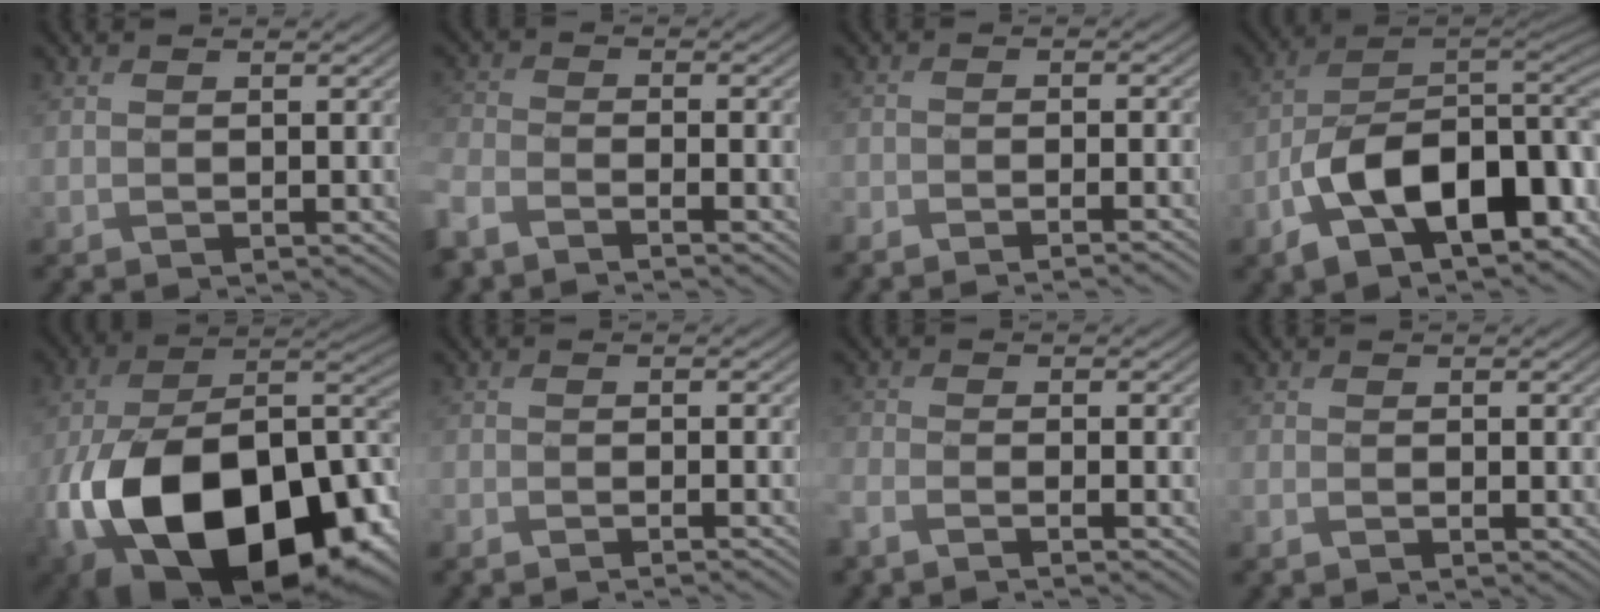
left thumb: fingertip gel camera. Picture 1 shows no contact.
{"total": 5.8, "force": [-4.8, 1.6, 2.9], "torque": [-0.081, -0.017, -0.100]}
{"total": 4.8, "force": [-4.1, 0.5, 2.6], "torque": [-0.043, 0.003, -0.067]}
{"total": 16.0, "force": [-5.9, 8.5, 12.2], "torque": [-0.194, -0.018, -0.109]}
{"total": 22.2, "force": [-8.2, 13.6, 15.5], "torque": [-0.315, -0.054, -0.097]}
{"total": 3.0, "force": [-2.5, 0.3, 1.6], "torque": [-0.020, 0.002, -0.050]}
{"total": 3.7, "force": [-2.9, 0.7, 2.2], "torque": [-0.047, -0.009, -0.065]}
{"total": 1.5, "force": [-1.0, 0.3, 1.0], "torque": [-0.022, -0.004, -0.021]}